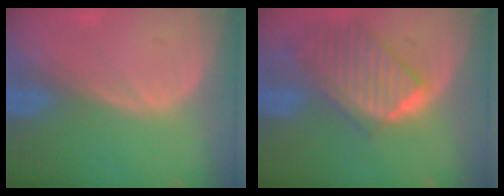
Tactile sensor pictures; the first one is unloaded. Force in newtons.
{"total": 9.8, "press": 8.6, "slide": 4.7}